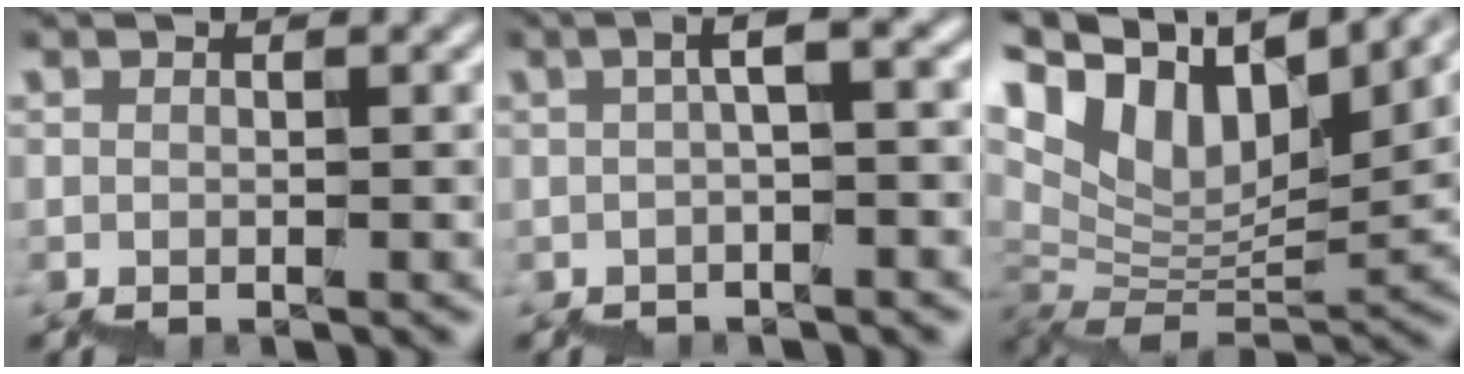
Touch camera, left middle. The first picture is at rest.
{"total": 3.1, "force": [-0.2, 0.6, 3.0], "torque": [-0.039, 0.020, -0.008]}
{"total": 12.7, "force": [9.9, 4.2, 6.8], "torque": [-0.135, 0.035, 0.187]}